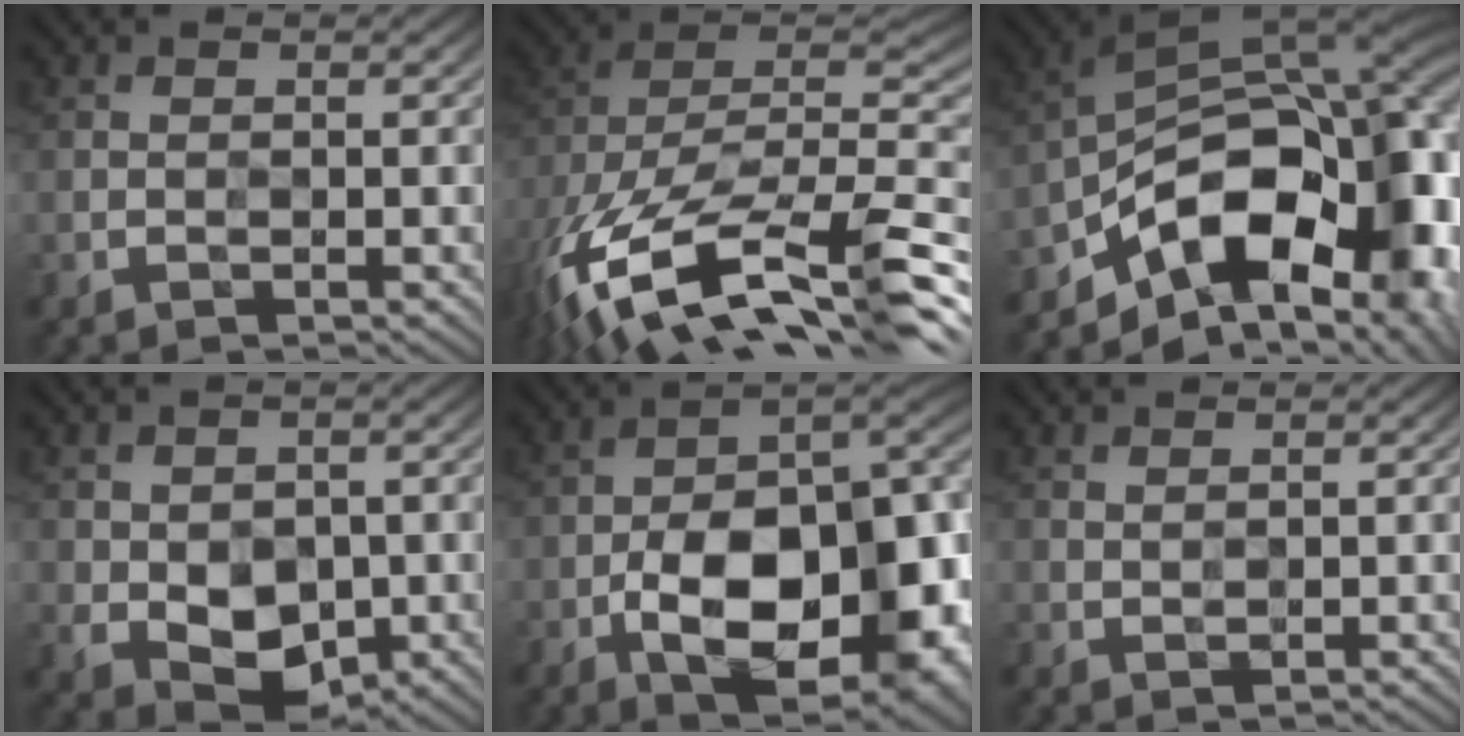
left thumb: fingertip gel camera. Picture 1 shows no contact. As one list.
[{"total": 16.5, "force": [-8.7, 7.5, 11.9], "torque": [-0.246, -0.022, -0.139]}, {"total": 15.1, "force": [-7.0, 8.5, 10.3], "torque": [-0.153, -0.005, -0.124]}, {"total": 4.5, "force": [0.0, 3.6, 2.7], "torque": [-0.063, -0.009, 0.004]}, {"total": 16.6, "force": [-5.8, 8.5, 13.0], "torque": [-0.201, -0.018, -0.081]}, {"total": 1.3, "force": [1.2, -0.3, -0.3], "torque": [-0.003, -0.001, 0.024]}]